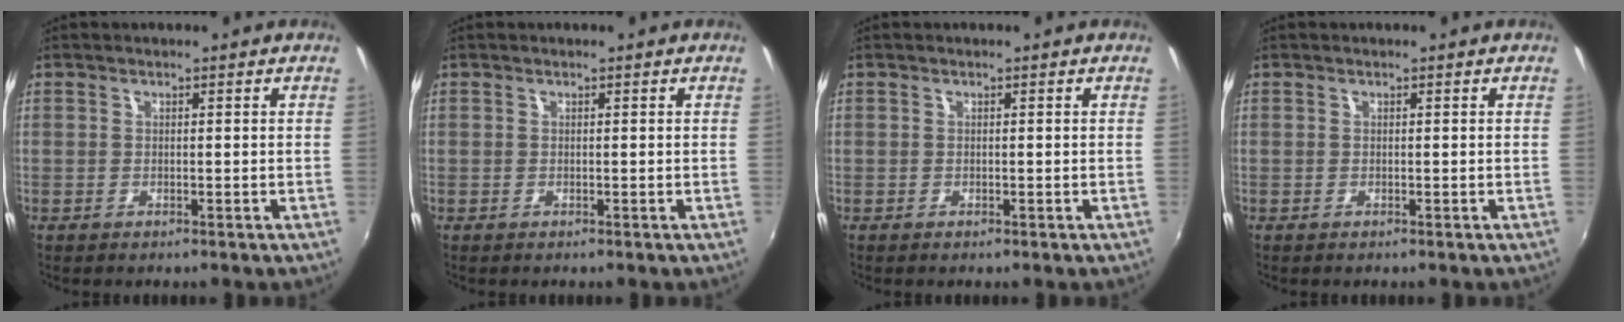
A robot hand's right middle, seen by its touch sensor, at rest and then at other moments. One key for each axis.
{"total": 0.0}
{"total": 0.0}
{"total": 0.0}